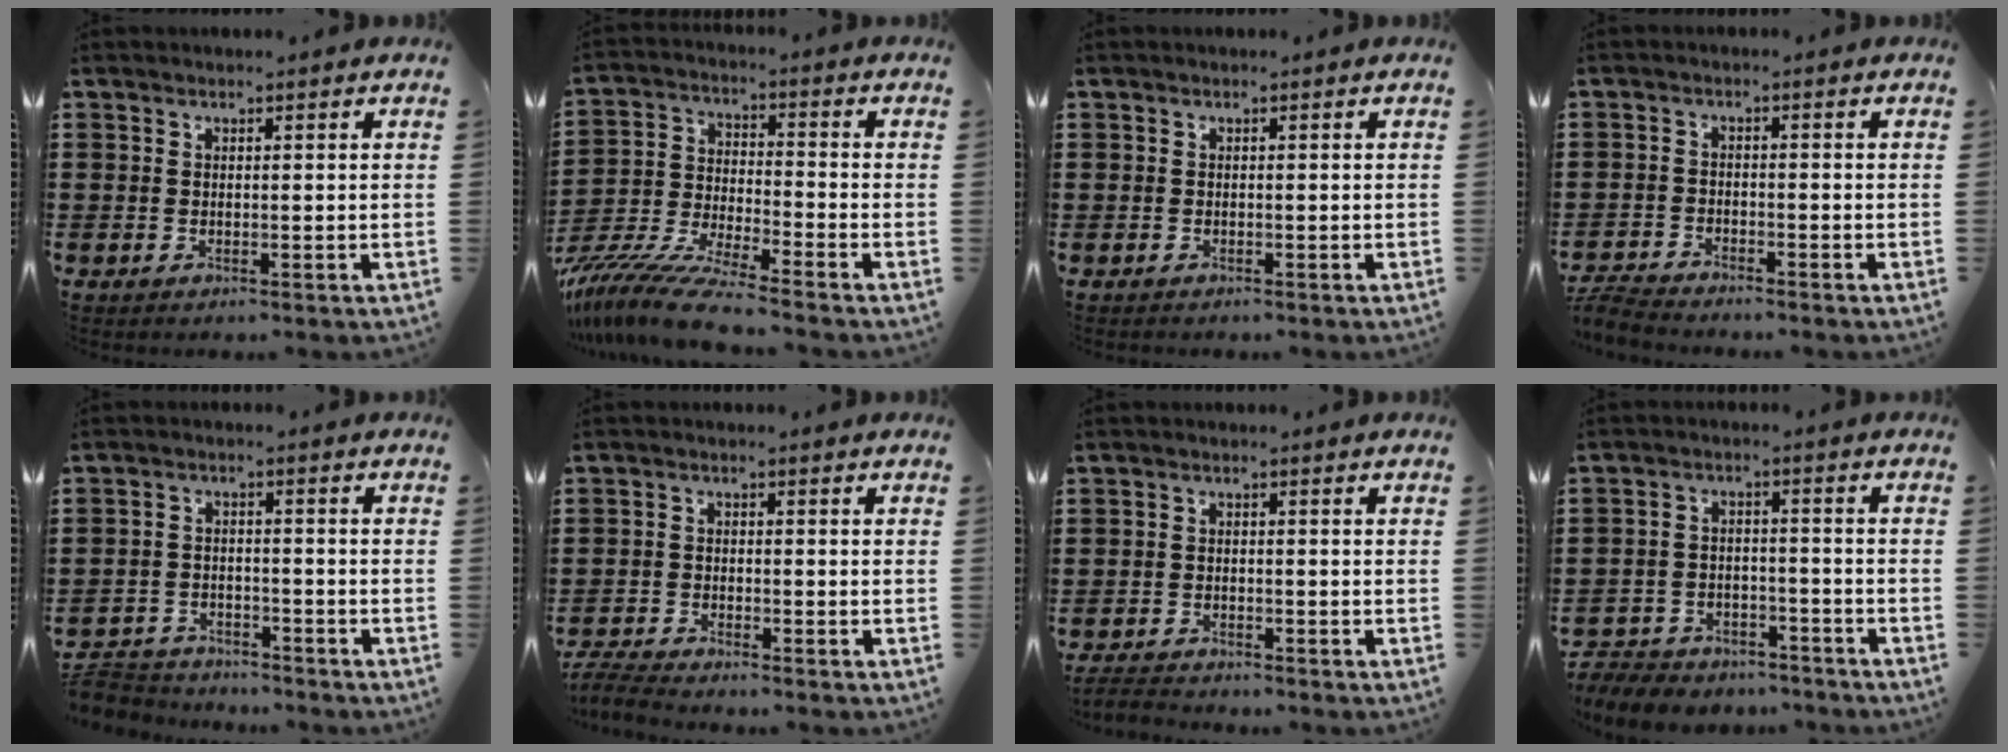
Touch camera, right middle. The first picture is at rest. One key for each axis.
{"total": 9.0, "fx": -8.4, "fy": -0.3, "fz": 3.3, "tx": -0.072, "ty": -0.006, "tz": -0.168}
{"total": 0.5, "fx": -0.4, "fy": 0.4, "fz": -0.1, "tx": 0.001, "ty": 0.003, "tz": -0.009}
{"total": 3.8, "fx": -3.7, "fy": 0.3, "fz": 0.8, "tx": -0.035, "ty": -0.008, "tz": -0.081}
{"total": 4.4, "fx": -4.3, "fy": 0.9, "fz": 0.2, "tx": -0.020, "ty": 0.002, "tz": -0.094}
{"total": 3.4, "fx": -3.4, "fy": 0.1, "fz": 0.8, "tx": -0.028, "ty": -0.007, "tz": -0.072}
{"total": 2.4, "fx": -2.4, "fy": 0.2, "fz": 0.2, "tx": -0.008, "ty": -0.001, "tz": -0.051}
{"total": 6.9, "fx": -6.7, "fy": 1.4, "fz": 0.7, "tx": -0.021, "ty": 0.014, "tz": -0.136}